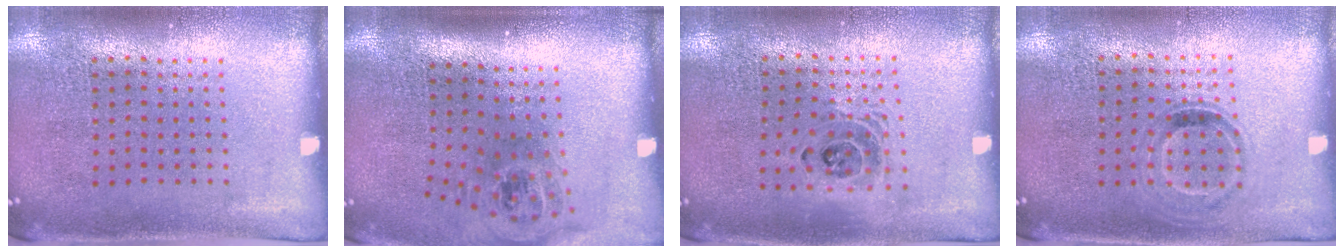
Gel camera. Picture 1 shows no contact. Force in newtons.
{"total": 1.7, "press": 1.3, "slide": 1.1}
{"total": 1.4, "press": 1.2, "slide": 0.7}
{"total": 1.0, "press": 0.8, "slide": 0.6}